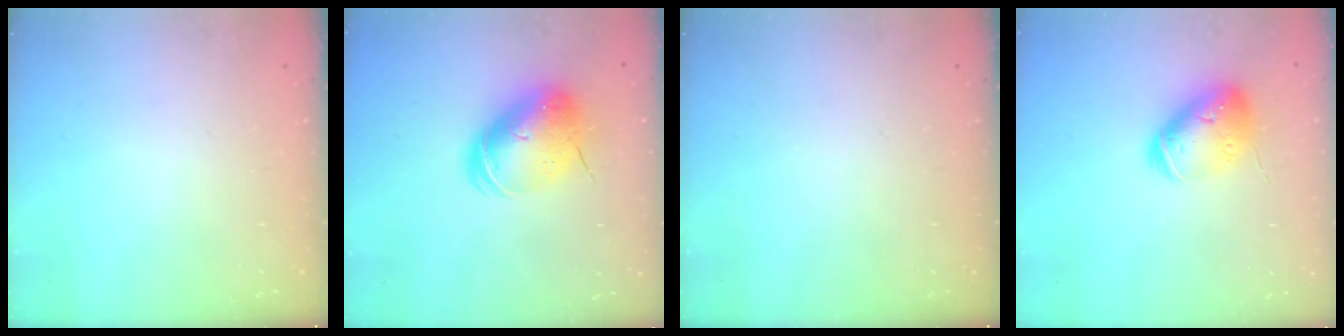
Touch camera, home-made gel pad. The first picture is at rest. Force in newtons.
{"total": 12.9, "press": 12.7, "slide": 2.5}
{"total": 0.0}
{"total": 14.6, "press": 14.4, "slide": 2.0}